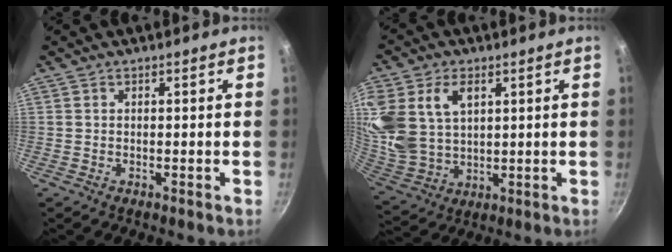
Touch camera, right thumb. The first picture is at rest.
{"total": 18.9, "force": [6.4, 13.2, 11.9], "torque": [-0.268, -0.001, 0.138]}